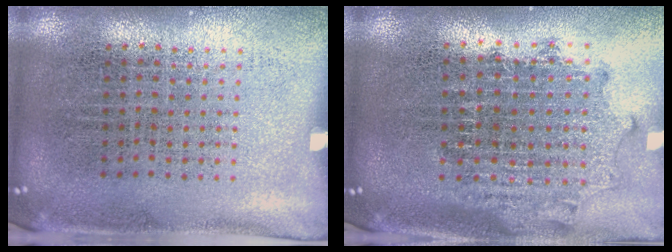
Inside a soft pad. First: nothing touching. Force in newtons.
{"total": 1.8, "press": 1.4, "slide": 1.0}